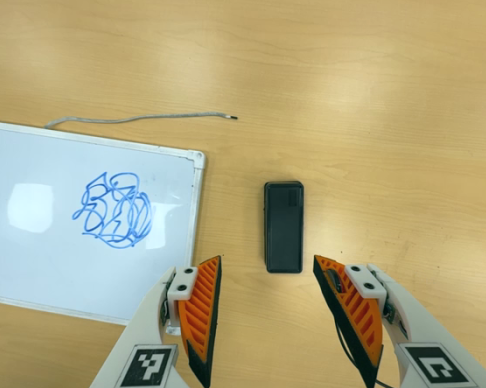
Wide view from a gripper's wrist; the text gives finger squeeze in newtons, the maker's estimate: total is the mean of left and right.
{"total": 0.0}